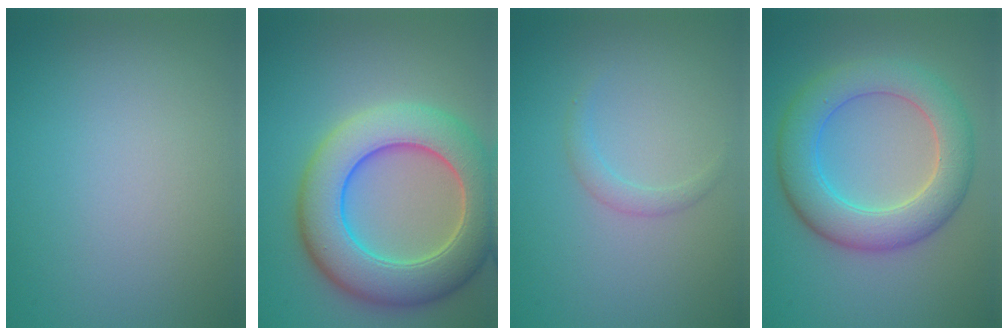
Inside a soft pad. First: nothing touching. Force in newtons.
{"total": 9.7, "press": 9.7, "slide": 0.6}
{"total": 1.1, "press": 1.1, "slide": 0.1}
{"total": 6.7, "press": 6.7, "slide": 0.1}